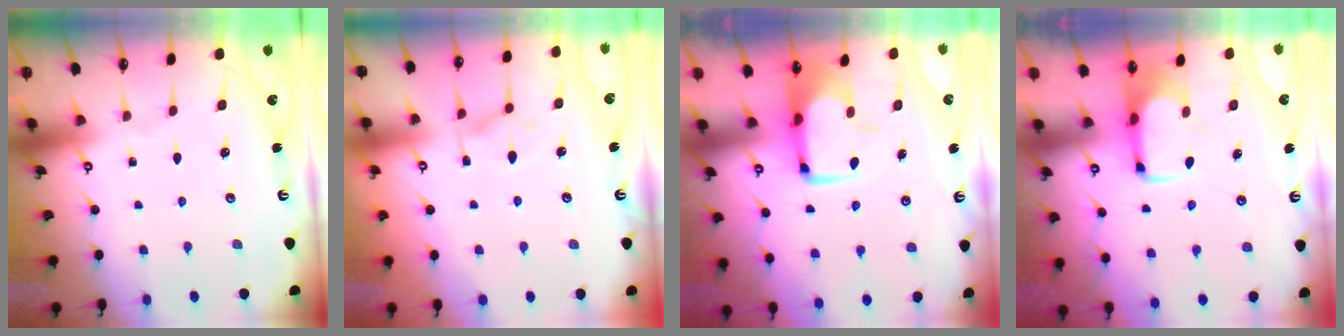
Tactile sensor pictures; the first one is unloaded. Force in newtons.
{"total": 1.2, "press": 0.0, "slide": 1.2}
{"total": 0.6, "press": 0.1, "slide": 0.6}
{"total": 1.6, "press": 1.5, "slide": 0.4}